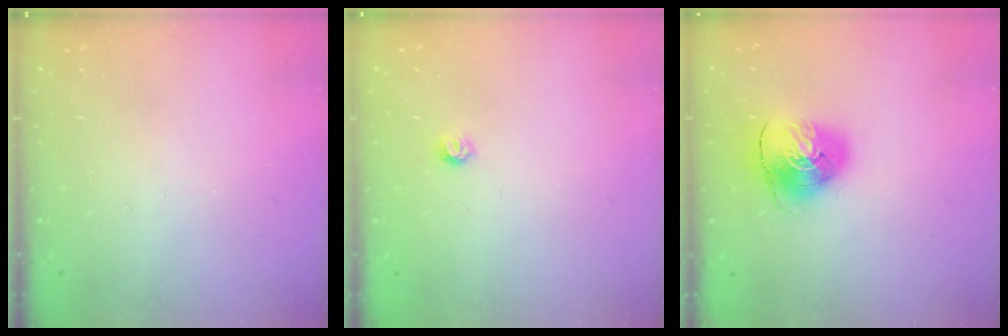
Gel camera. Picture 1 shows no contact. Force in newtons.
{"total": 3.2, "press": 3.2, "slide": 0.3}
{"total": 9.4, "press": 9.2, "slide": 1.5}